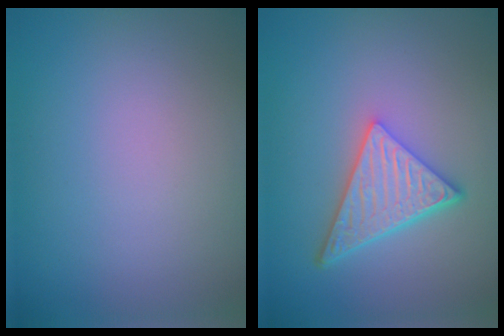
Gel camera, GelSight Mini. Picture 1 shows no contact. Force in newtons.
{"total": 5.5, "press": 4.1, "slide": 3.7}